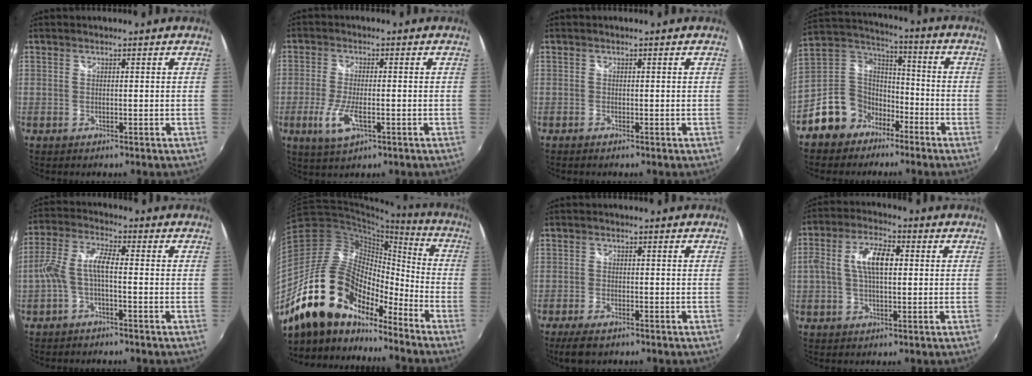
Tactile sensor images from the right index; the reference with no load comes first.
{"total": 7.0, "force": [-2.7, 2.2, 6.1], "torque": [-0.134, -0.015, -0.050]}
{"total": 0.6, "force": [-0.5, 0.3, 0.2], "torque": [-0.005, -0.003, -0.013]}
{"total": 12.8, "force": [-7.4, 10.0, 3.4], "torque": [-0.090, 0.047, -0.128]}
{"total": 6.2, "force": [-1.8, 1.7, 5.7], "torque": [-0.133, 0.013, -0.035]}
{"total": 20.8, "force": [-14.9, 9.9, 10.6], "torque": [-0.196, -0.004, -0.264]}
{"total": 5.1, "force": [-3.7, 1.8, 3.0], "torque": [-0.075, -0.017, -0.066]}
{"total": 8.4, "force": [0.7, 3.9, 7.5], "torque": [-0.146, 0.018, 0.010]}